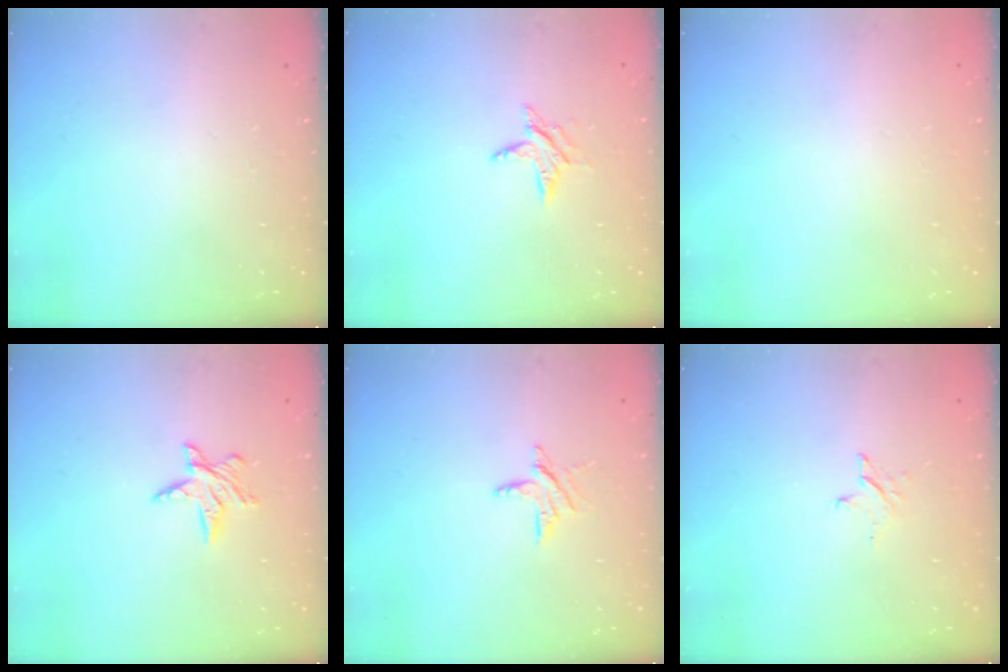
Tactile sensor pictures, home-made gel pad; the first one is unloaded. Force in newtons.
{"total": 5.8, "press": 5.8, "slide": 0.5}
{"total": 0.0}
{"total": 5.6, "press": 5.6, "slide": 0.4}
{"total": 6.5, "press": 6.5, "slide": 0.7}
{"total": 2.6, "press": 2.6, "slide": 0.3}